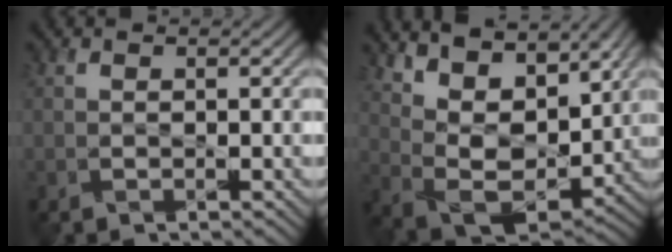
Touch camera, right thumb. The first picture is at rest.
{"total": 10.2, "force": [6.5, 4.2, 6.6], "torque": [-0.159, 0.008, 0.106]}